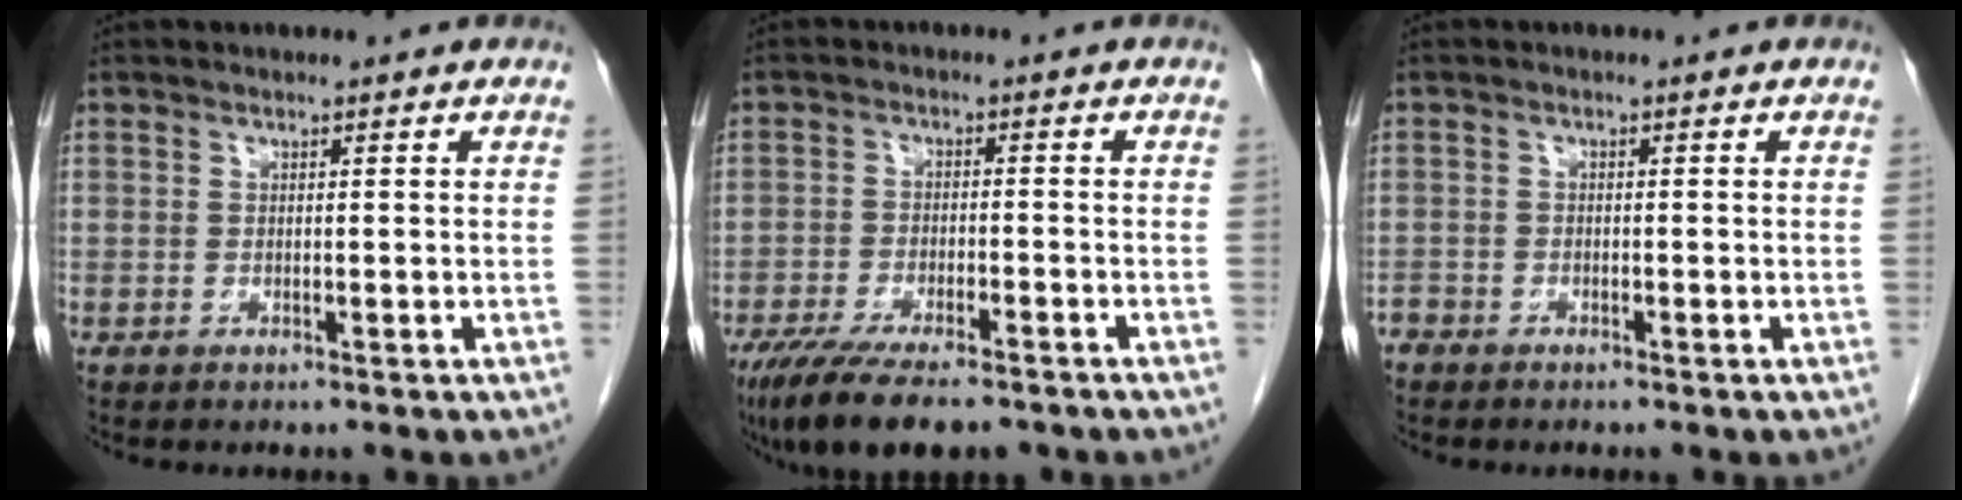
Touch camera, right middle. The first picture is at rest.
{"total": 12.9, "force": [-9.8, 3.3, 7.7], "torque": [-0.137, -0.026, -0.155]}
{"total": 1.8, "force": [-1.6, 0.9, 0.2], "torque": [-0.005, 0.001, -0.030]}